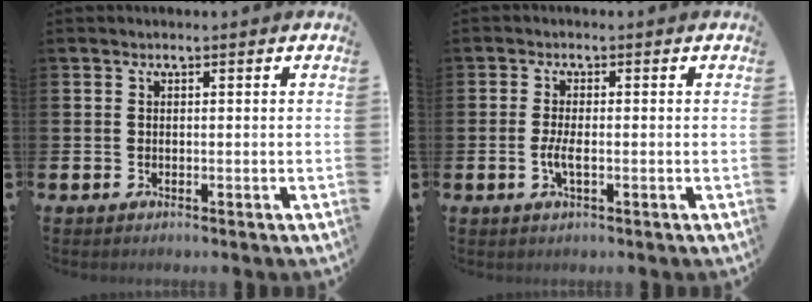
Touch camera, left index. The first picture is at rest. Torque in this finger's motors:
{"motor_torque": [0.65, 0.27, 0.10, 0.10]}